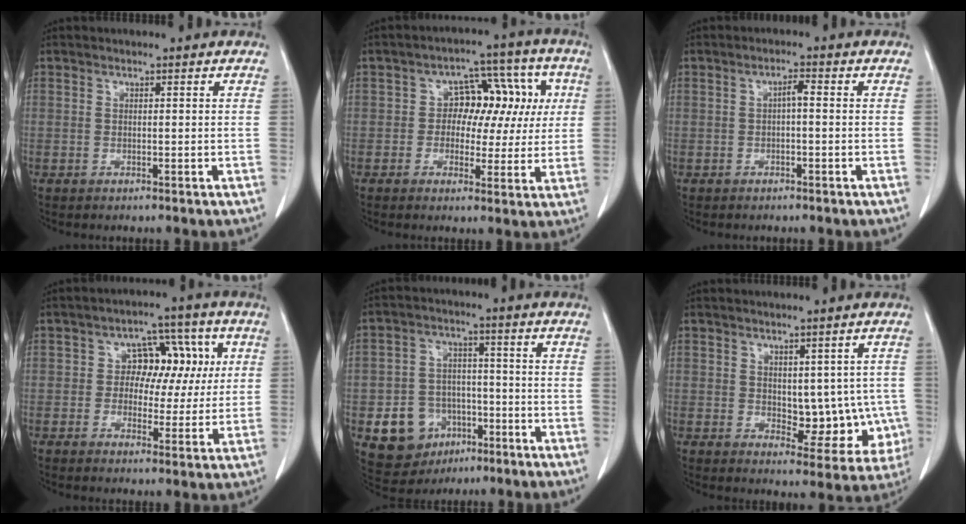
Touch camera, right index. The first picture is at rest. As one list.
[{"total": 9.5, "force": [1.0, 6.7, 6.6], "torque": [-0.062, 0.043, 0.011]}, {"total": 1.7, "force": [-0.1, 0.3, 1.7], "torque": [-0.029, 0.005, -0.002]}, {"total": 8.1, "force": [1.2, 6.0, 5.3], "torque": [-0.049, 0.029, 0.017]}, {"total": 9.7, "force": [-3.8, 8.3, 3.3], "torque": [-0.066, 0.020, -0.051]}, {"total": 8.5, "force": [-0.2, 4.8, 7.1], "torque": [-0.064, 0.002, 0.011]}]